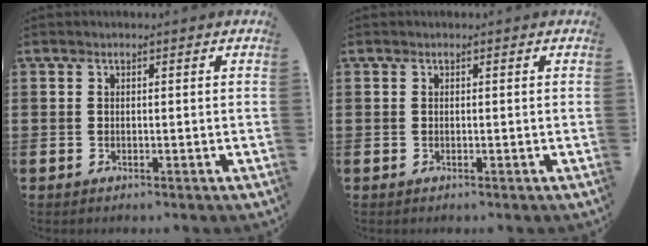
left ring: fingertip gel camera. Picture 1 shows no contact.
{"total": 0.0}